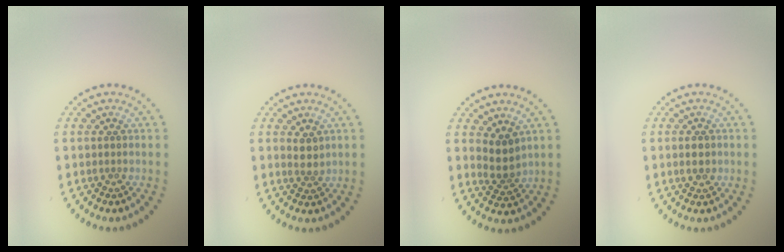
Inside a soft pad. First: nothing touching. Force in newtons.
{"total": 1.4, "press": 1.2, "slide": 0.8}
{"total": 2.2, "press": 1.8, "slide": 1.3}
{"total": 1.3, "press": 1.3, "slide": 0.0}